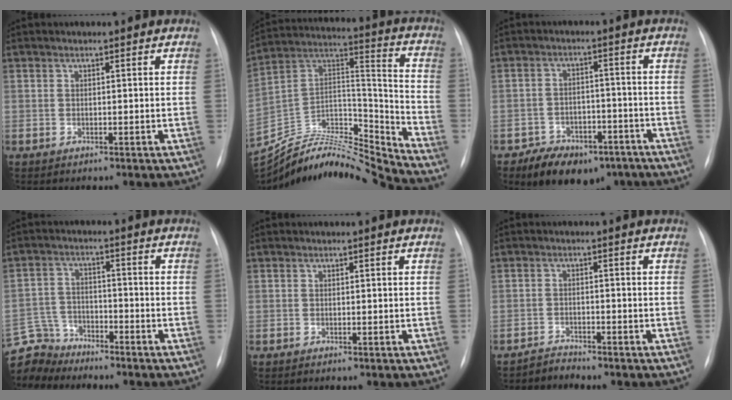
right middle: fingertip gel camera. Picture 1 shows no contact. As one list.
[{"total": 22.5, "force": [-22.1, -0.5, 3.9], "torque": [-0.073, 0.048, -0.369]}, {"total": 10.9, "force": [-7.5, 6.2, 5.0], "torque": [-0.068, 0.013, -0.111]}, {"total": 8.4, "force": [-8.0, 2.7, -0.5], "torque": [0.001, 0.013, -0.156]}, {"total": 0.0}, {"total": 1.9, "force": [-1.6, -0.3, -0.9], "torque": [0.025, -0.013, -0.030]}]